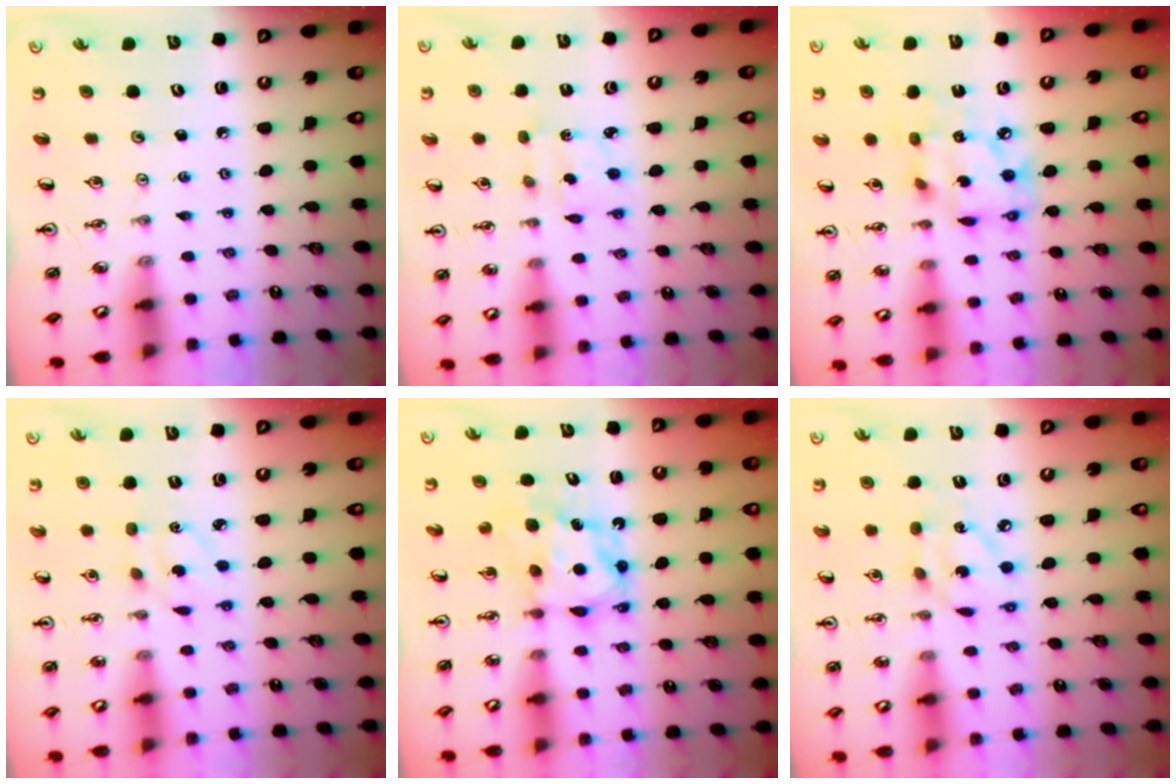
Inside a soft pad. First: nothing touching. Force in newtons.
{"total": 2.9, "press": 2.8, "slide": 0.6}
{"total": 13.7, "press": 13.6, "slide": 1.3}
{"total": 3.2, "press": 3.1, "slide": 0.7}
{"total": 6.2, "press": 6.2, "slide": 0.2}
{"total": 8.5, "press": 8.4, "slide": 0.4}